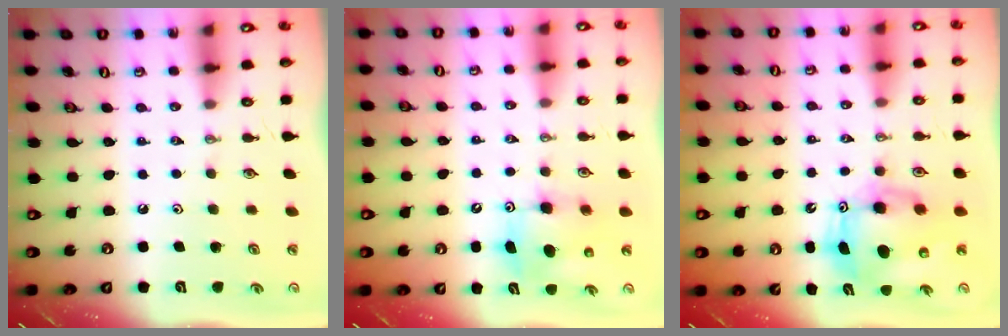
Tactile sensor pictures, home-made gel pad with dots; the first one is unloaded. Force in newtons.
{"total": 9.8, "press": 9.6, "slide": 2.0}
{"total": 10.2, "press": 9.9, "slide": 2.3}